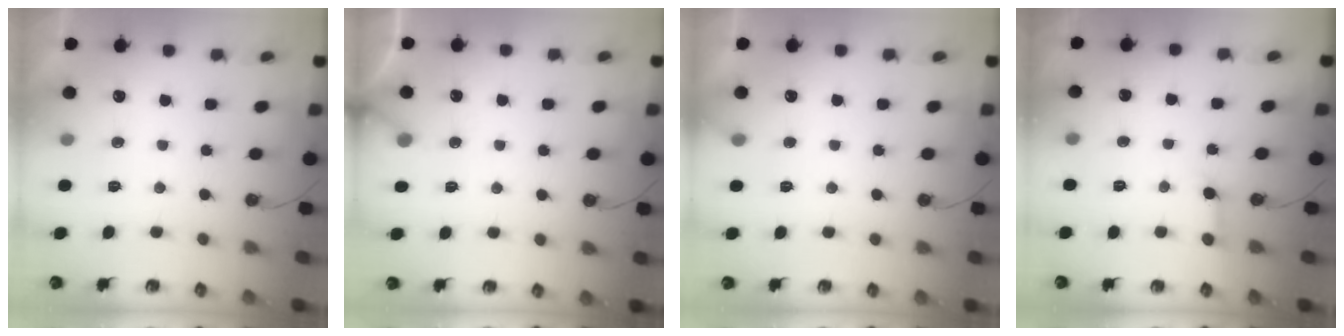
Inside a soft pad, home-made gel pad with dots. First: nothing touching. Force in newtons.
{"total": 4.0, "press": 4.0, "slide": 0.2}
{"total": 4.5, "press": 4.5, "slide": 0.2}
{"total": 2.6, "press": 2.6, "slide": 0.3}